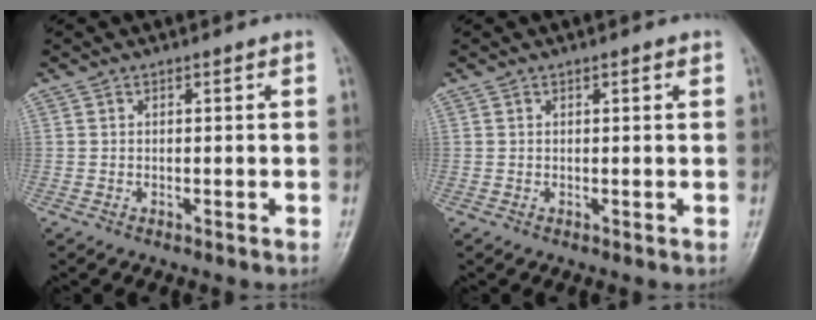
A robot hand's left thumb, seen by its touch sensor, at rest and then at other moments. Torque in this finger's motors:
{"motor_torque": [-0.15, -0.08, -0.03, 0.07, 0.06]}